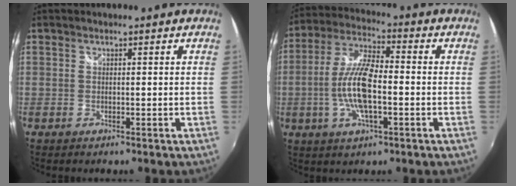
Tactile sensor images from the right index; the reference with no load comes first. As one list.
[{"total": 11.8, "force": [-2.4, 3.5, 11.0], "torque": [-0.226, 0.002, -0.050]}]